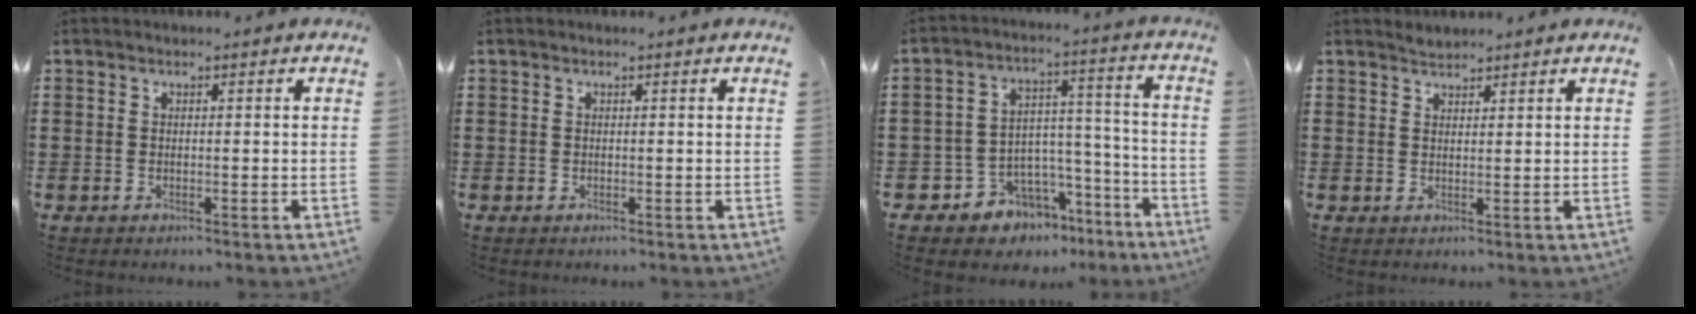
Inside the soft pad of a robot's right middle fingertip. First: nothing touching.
{"total": 0.0}
{"total": 7.0, "force": [-5.4, 4.5, 0.4], "torque": [-0.013, 0.025, -0.099]}
{"total": 1.4, "force": [1.3, 0.2, -0.2], "torque": [0.000, -0.001, 0.027]}